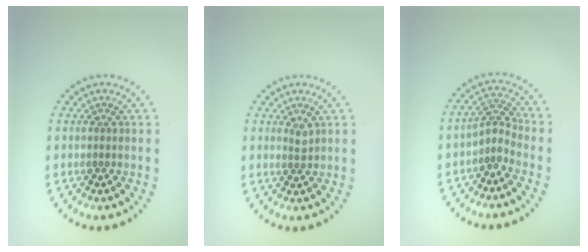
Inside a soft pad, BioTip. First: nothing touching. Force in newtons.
{"total": 1.0, "press": 0.8, "slide": 0.7}
{"total": 2.0, "press": 1.4, "slide": 1.5}